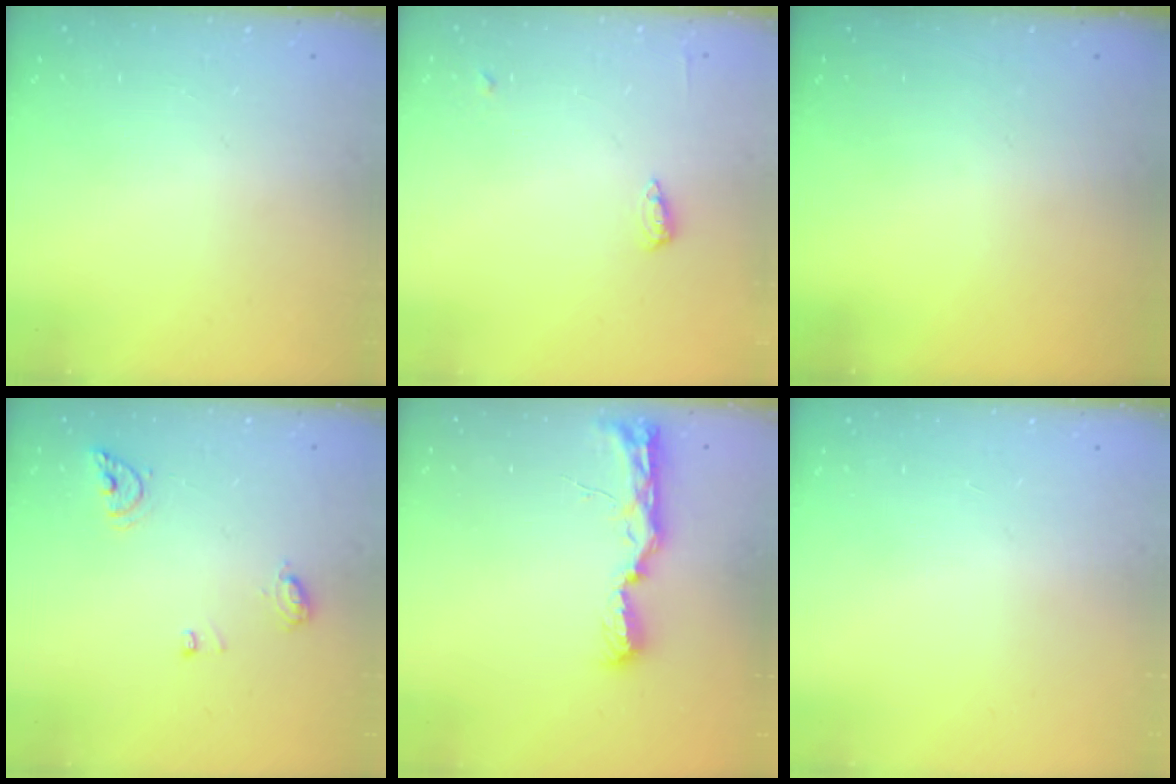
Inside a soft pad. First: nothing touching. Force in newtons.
{"total": 5.5, "press": 5.4, "slide": 1.0}
{"total": 0.0}
{"total": 7.4, "press": 7.3, "slide": 0.9}
{"total": 9.6, "press": 9.3, "slide": 2.4}
{"total": 1.1, "press": 0.9, "slide": 0.6}